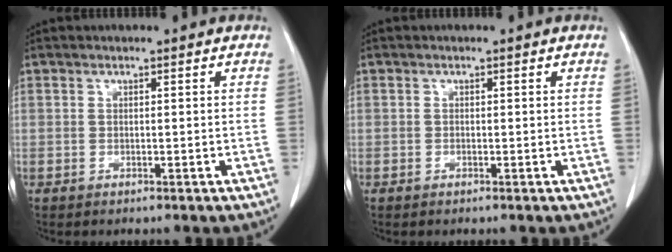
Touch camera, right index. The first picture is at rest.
{"total": 0.0}